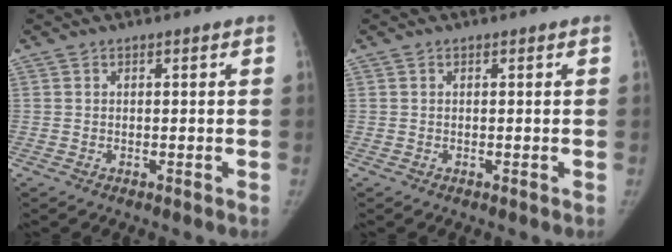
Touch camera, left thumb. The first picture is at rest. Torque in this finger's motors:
{"motor_torque": [0.06, -0.01, 0.20, 0.01, 0.03]}